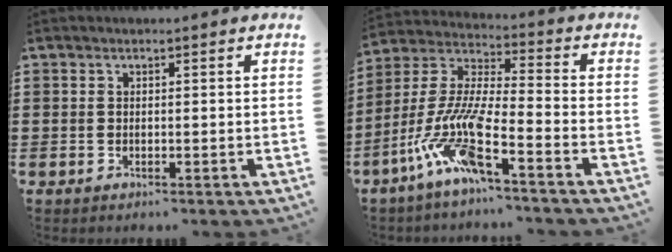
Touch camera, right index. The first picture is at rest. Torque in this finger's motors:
{"motor_torque": [2.14, 0.00, 1.05, 0.21]}